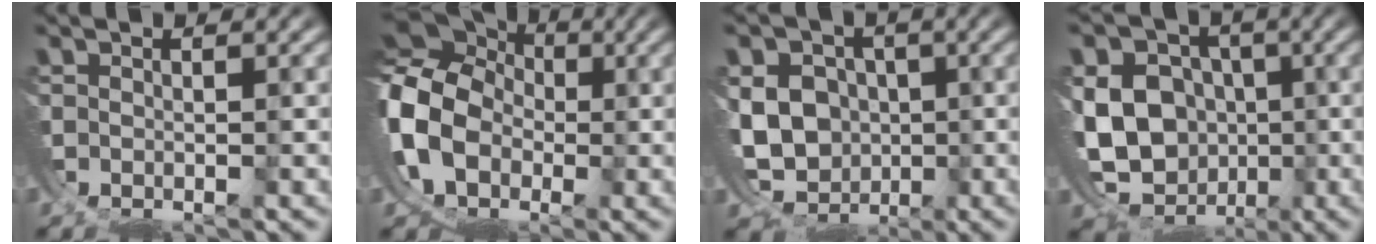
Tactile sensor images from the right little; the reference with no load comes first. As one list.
[{"total": 14.4, "force": [0.9, 12.9, 6.3], "torque": [-0.179, -0.019, 0.002]}, {"total": 11.2, "force": [-1.8, 10.4, 3.9], "torque": [-0.104, -0.048, -0.030]}, {"total": 15.0, "force": [-2.4, 13.5, 6.2], "torque": [-0.148, -0.064, -0.034]}]